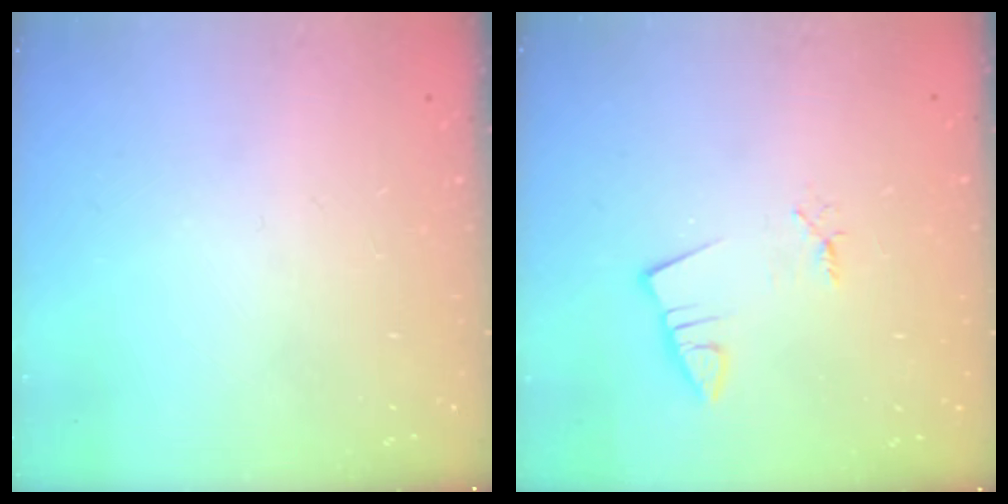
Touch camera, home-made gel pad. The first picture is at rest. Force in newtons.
{"total": 1.4, "press": 1.4, "slide": 0.1}